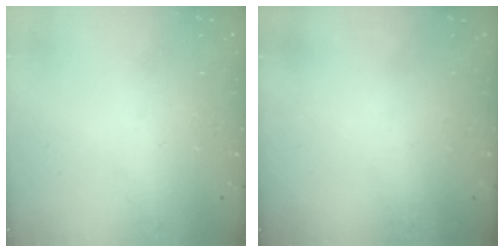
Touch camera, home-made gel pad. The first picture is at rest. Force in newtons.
{"total": 0.0}